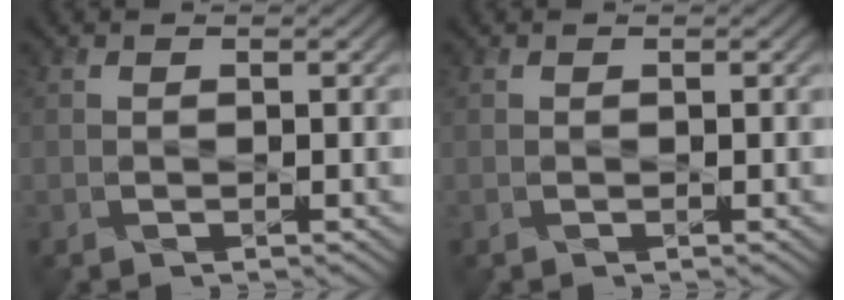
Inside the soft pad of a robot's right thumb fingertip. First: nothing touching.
{"total": 0.0}